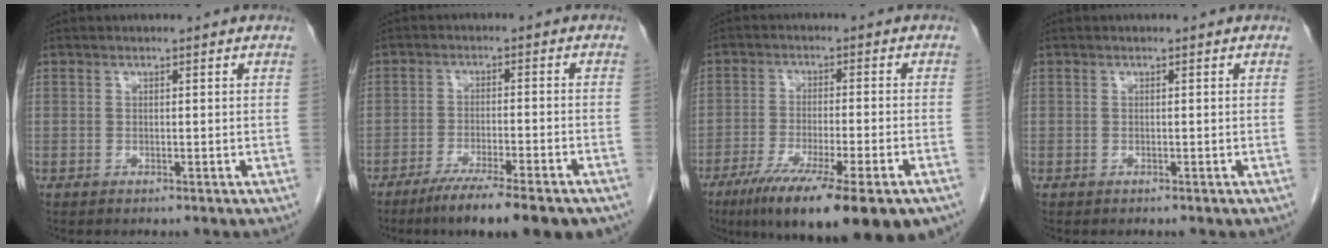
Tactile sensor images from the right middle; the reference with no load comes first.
{"total": 13.2, "force": [-10.1, 1.6, 8.4], "torque": [-0.104, -0.021, -0.150]}
{"total": 19.2, "force": [-13.0, 2.5, 13.9], "torque": [-0.176, -0.042, -0.199]}
{"total": 0.0}